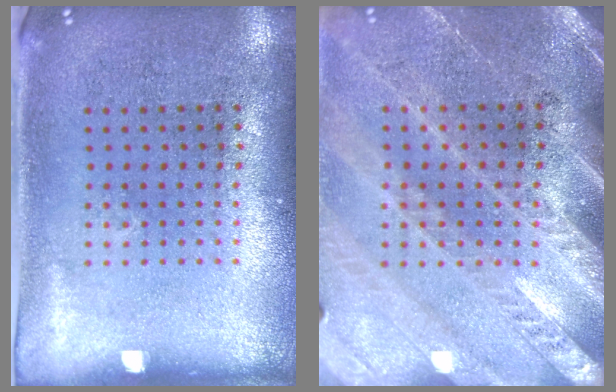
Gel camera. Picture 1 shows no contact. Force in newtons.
{"total": 2.9, "press": 2.7, "slide": 1.2}